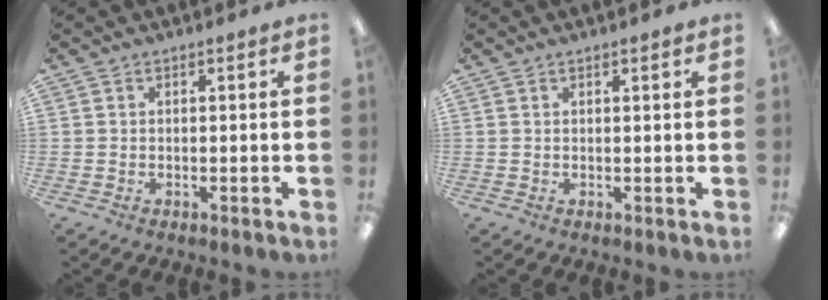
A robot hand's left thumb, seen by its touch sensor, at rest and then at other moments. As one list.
[{"total": 0.8, "force": [0.6, 0.1, 0.5], "torque": [-0.010, 0.001, 0.010]}]